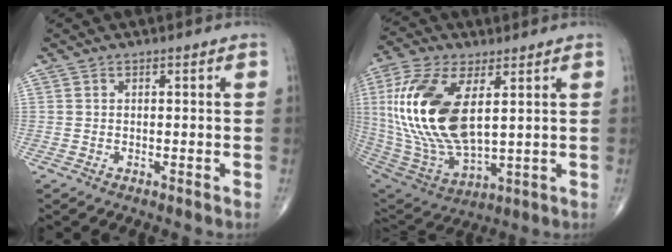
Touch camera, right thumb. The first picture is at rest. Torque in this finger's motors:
{"motor_torque": [0.29, 0.90, 2.34, 0.43, 0.28]}